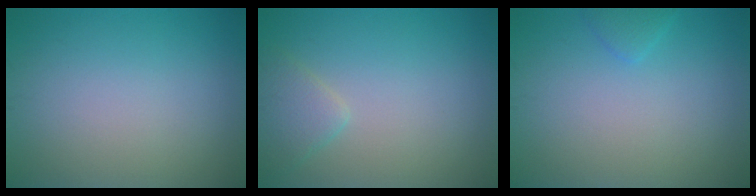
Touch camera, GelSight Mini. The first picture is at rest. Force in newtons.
{"total": 2.1, "press": 2.1, "slide": 0.1}
{"total": 1.0, "press": 1.0, "slide": 0.1}